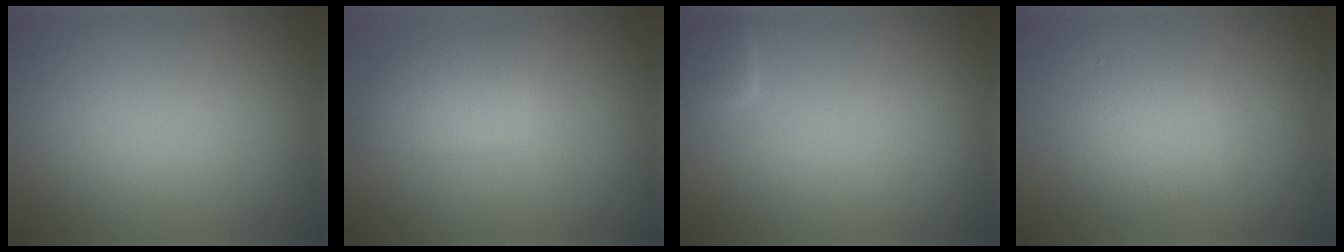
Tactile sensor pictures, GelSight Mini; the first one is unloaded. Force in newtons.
{"total": 2.4, "press": 2.3, "slide": 0.2}
{"total": 1.3, "press": 1.3, "slide": 0.2}
{"total": 1.9, "press": 1.9, "slide": 0.1}